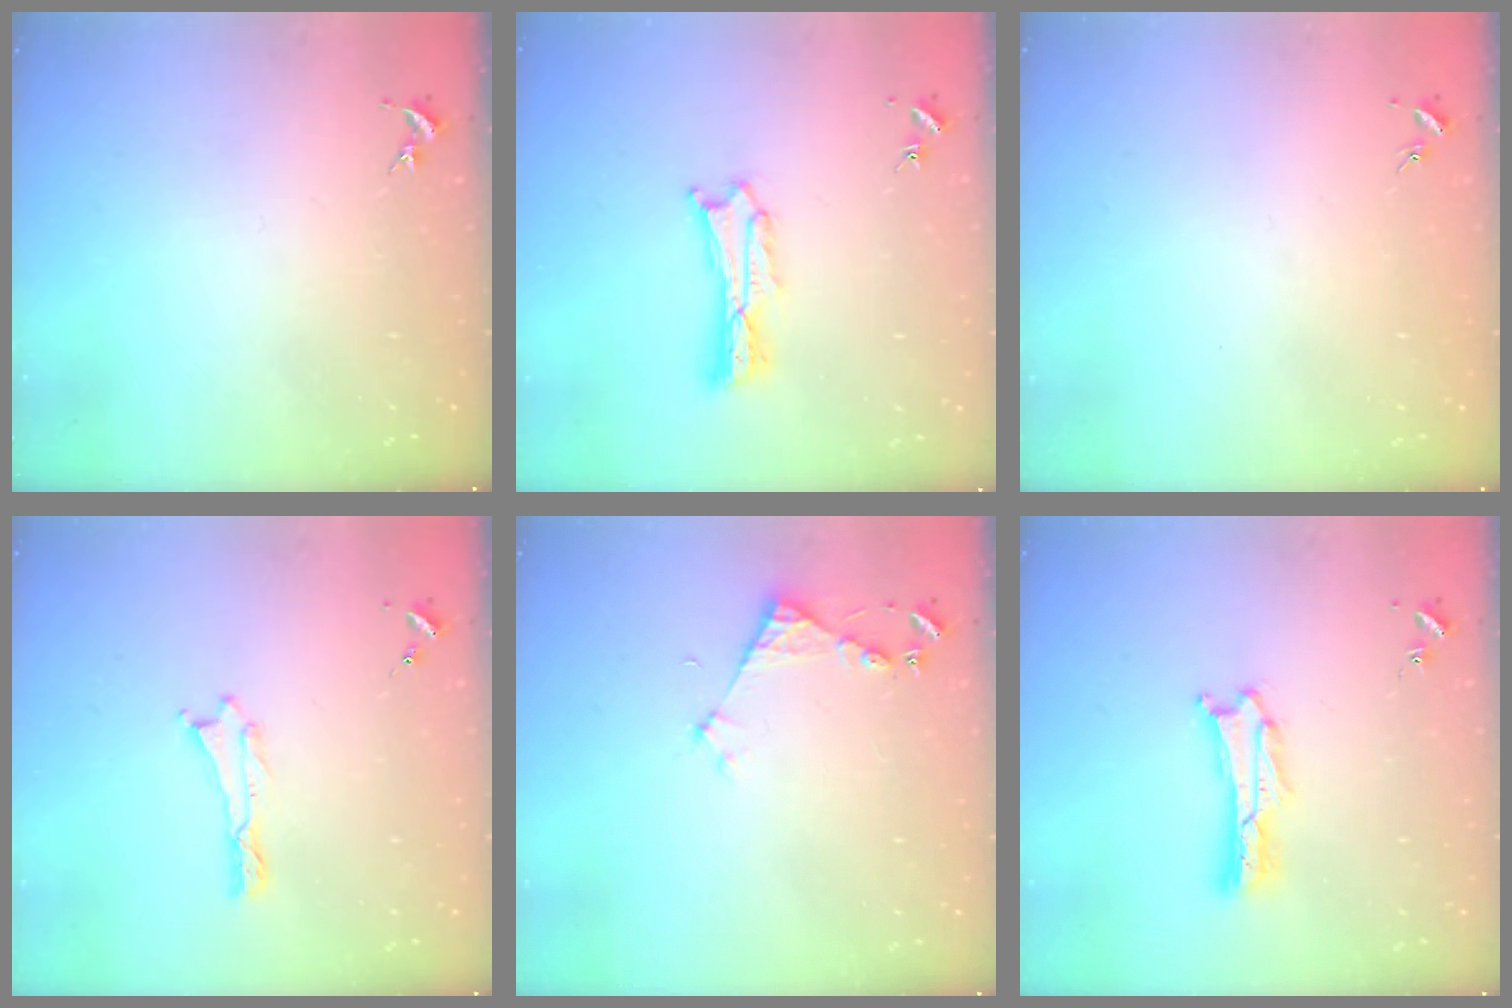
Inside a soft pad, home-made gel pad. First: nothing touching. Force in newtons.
{"total": 2.7, "press": 2.7, "slide": 0.3}
{"total": 0.0}
{"total": 0.0}
{"total": 3.3, "press": 3.3, "slide": 0.3}
{"total": 1.4, "press": 1.4, "slide": 0.0}